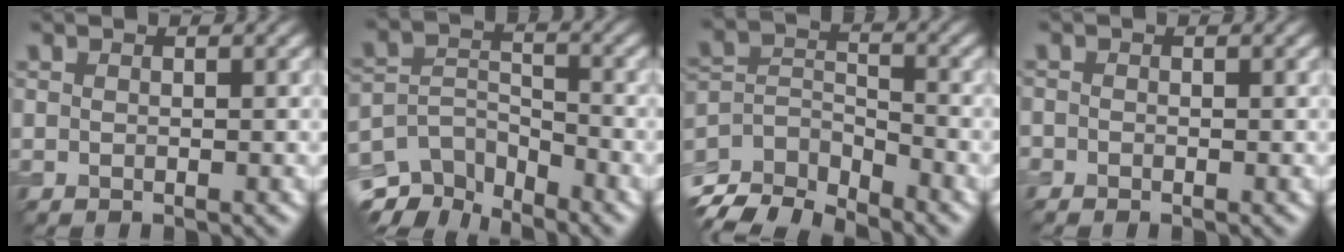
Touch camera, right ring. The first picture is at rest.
{"total": 6.3, "force": [-4.9, 2.7, 2.9], "torque": [-0.053, -0.011, -0.098]}
{"total": 6.3, "force": [-5.2, 2.5, 2.5], "torque": [-0.044, -0.012, -0.105]}
{"total": 0.6, "force": [-0.5, 0.3, 0.1], "torque": [0.003, -0.003, -0.012]}